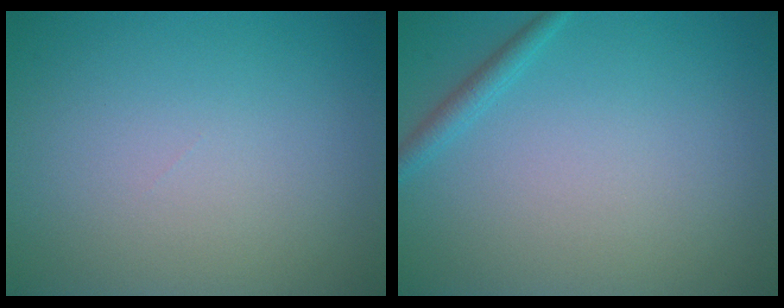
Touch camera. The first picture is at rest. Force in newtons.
{"total": 1.3, "press": 1.3, "slide": 0.1}